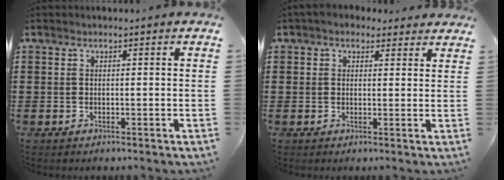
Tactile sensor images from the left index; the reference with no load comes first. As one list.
[{"total": 2.2, "force": [1.7, 1.3, 0.5], "torque": [-0.017, 0.005, 0.030]}]